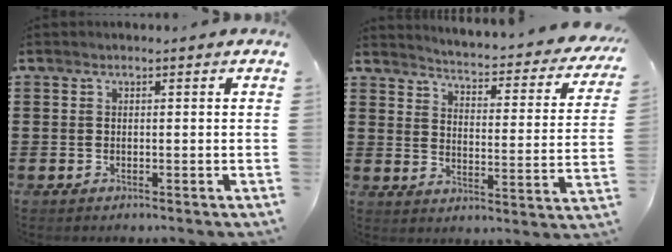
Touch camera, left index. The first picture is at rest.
{"total": 3.1, "force": [2.9, -0.4, 1.0], "torque": [-0.030, -0.036, 0.036]}